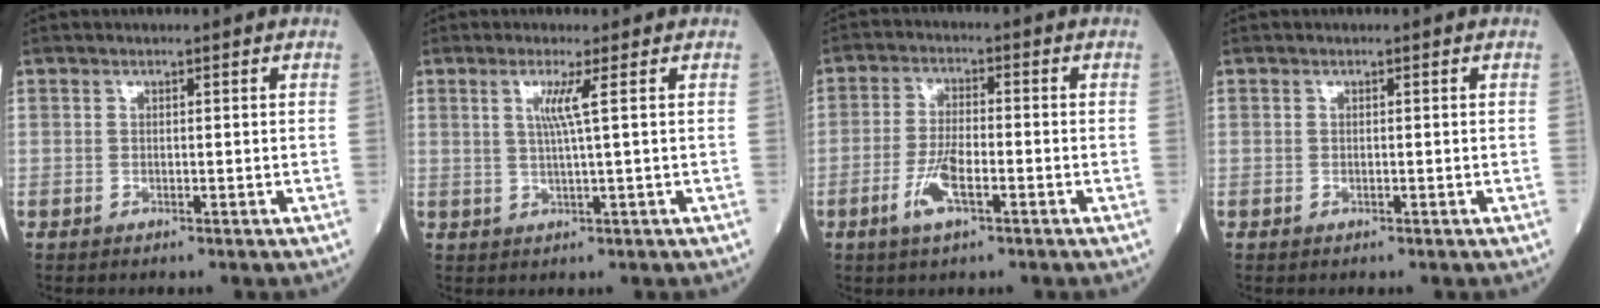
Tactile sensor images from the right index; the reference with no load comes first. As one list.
[{"total": 3.2, "force": [0.9, -1.0, 2.9], "torque": [-0.059, -0.002, 0.018]}, {"total": 5.9, "force": [-2.7, 1.5, 5.0], "torque": [-0.101, -0.004, -0.052]}, {"total": 0.0}]